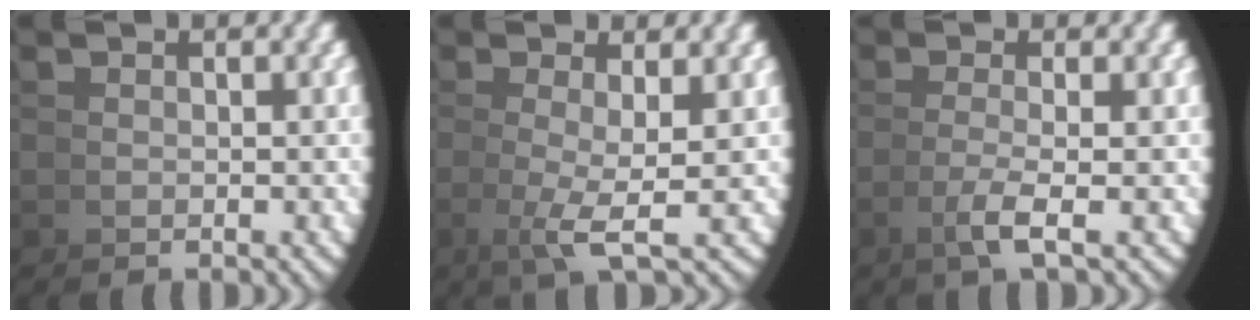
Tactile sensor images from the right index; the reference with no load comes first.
{"total": 3.4, "force": [0.2, 0.3, 3.4], "torque": [-0.073, -0.019, 0.011]}
{"total": 2.5, "force": [-0.6, -0.7, 2.4], "torque": [-0.048, -0.006, -0.005]}